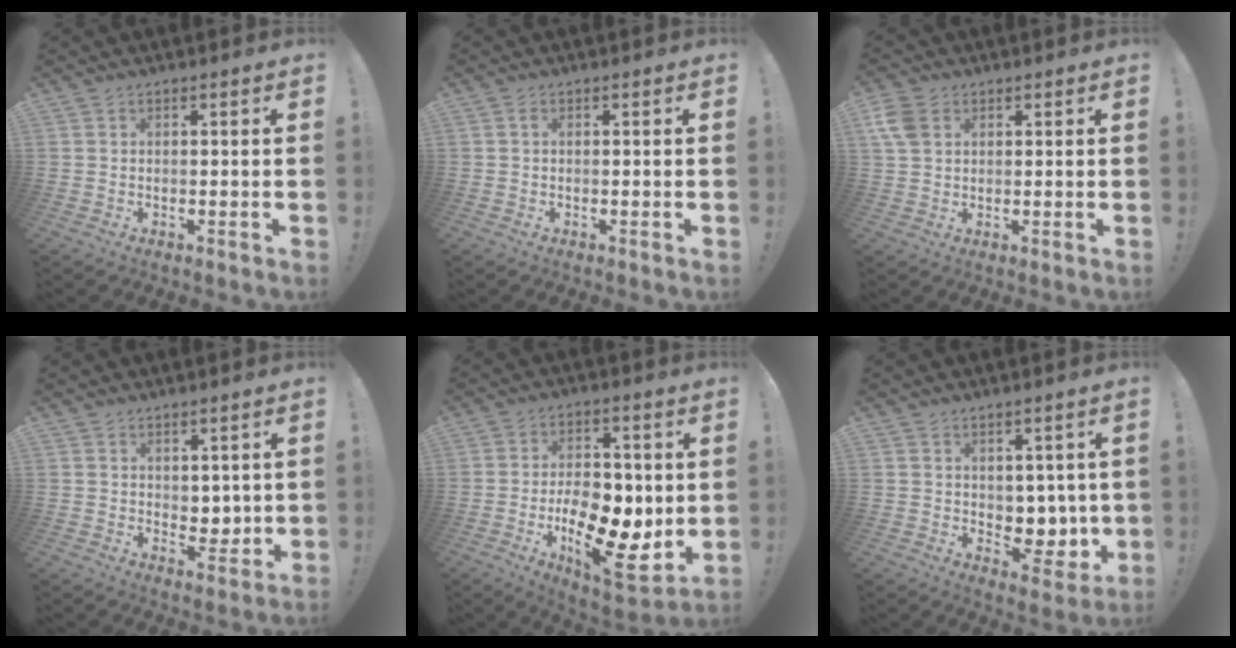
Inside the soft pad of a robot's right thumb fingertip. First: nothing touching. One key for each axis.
{"total": 0.6, "fx": 0.0, "fy": 0.2, "fz": 0.6, "tx": -0.013, "ty": 0.004, "tz": -0.001}
{"total": 6.7, "fx": 2.6, "fy": 4.7, "fz": 4.0, "tx": -0.079, "ty": -0.004, "tz": 0.051}
{"total": 5.1, "fx": 2.3, "fy": 4.2, "fz": 1.7, "tx": -0.005, "ty": -0.026, "tz": 0.044}
{"total": 18.8, "fx": -3.6, "fy": 10.4, "fz": 15.2, "tx": -0.223, "ty": -0.003, "tz": -0.048}
{"total": 7.3, "fx": 2.2, "fy": 6.1, "fz": 3.2, "tx": -0.025, "ty": -0.028, "tz": 0.053}